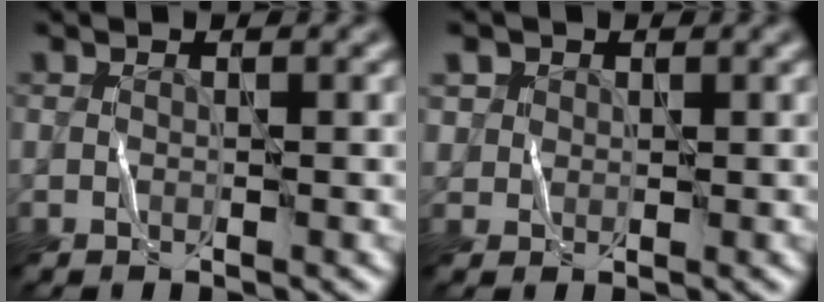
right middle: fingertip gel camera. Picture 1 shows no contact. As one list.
[{"total": 0.8, "force": [0.5, 0.4, -0.5], "torque": [0.001, 0.000, 0.011]}]